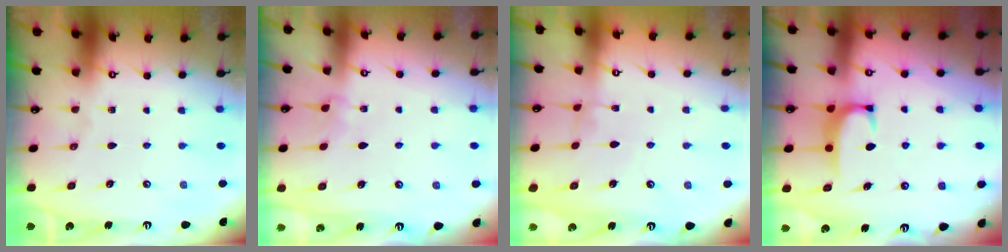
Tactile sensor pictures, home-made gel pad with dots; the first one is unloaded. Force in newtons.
{"total": 2.8, "press": 2.8, "slide": 0.3}
{"total": 2.4, "press": 2.4, "slide": 0.3}
{"total": 2.0, "press": 1.9, "slide": 0.6}